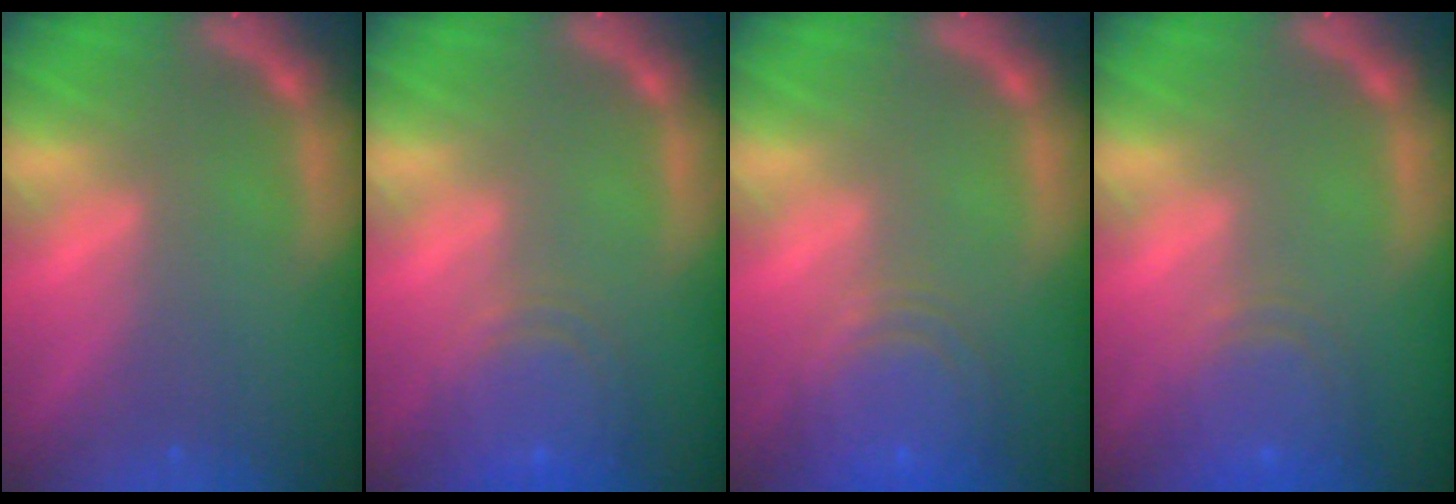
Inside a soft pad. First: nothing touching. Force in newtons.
{"total": 6.5}
{"total": 8.0}
{"total": 6.1}